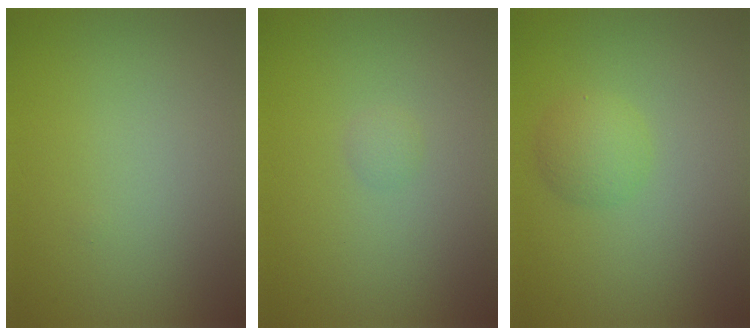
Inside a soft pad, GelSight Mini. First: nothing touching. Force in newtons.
{"total": 0.6, "press": 0.6, "slide": 0.0}
{"total": 2.1, "press": 2.1, "slide": 0.0}